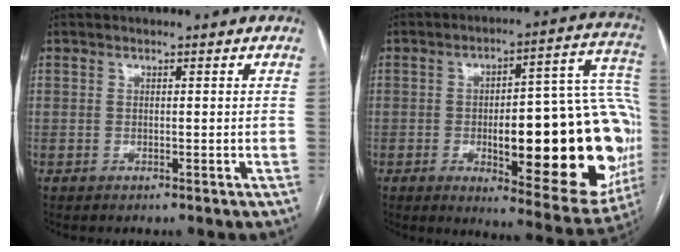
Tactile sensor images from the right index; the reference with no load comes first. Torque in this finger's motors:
{"motor_torque": [2.14, 0.00, 1.05, 0.21]}